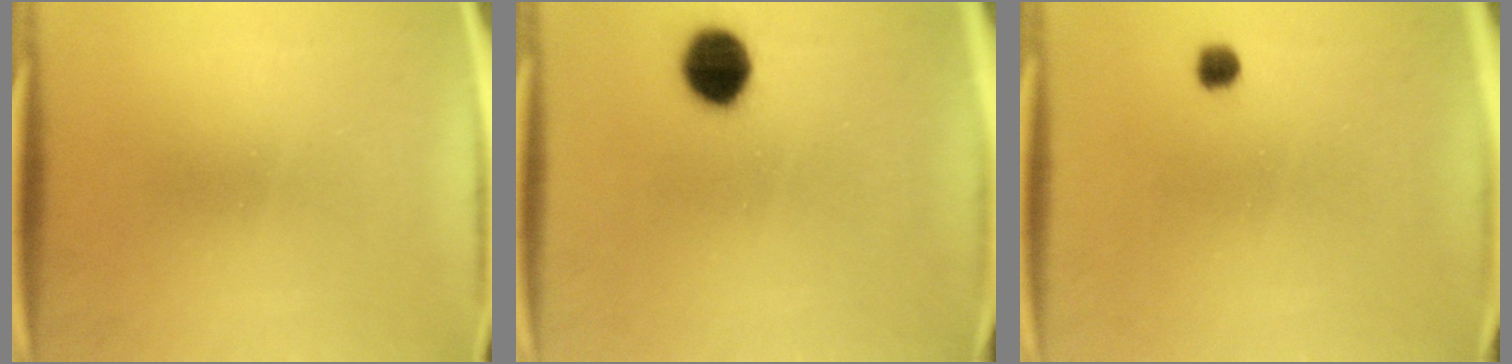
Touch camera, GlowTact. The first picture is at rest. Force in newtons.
{"total": 8.8}
{"total": 1.8}